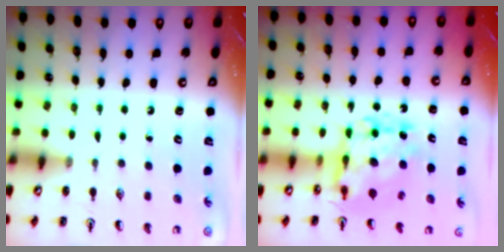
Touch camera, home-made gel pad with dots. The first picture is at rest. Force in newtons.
{"total": 11.6, "press": 11.5, "slide": 0.9}